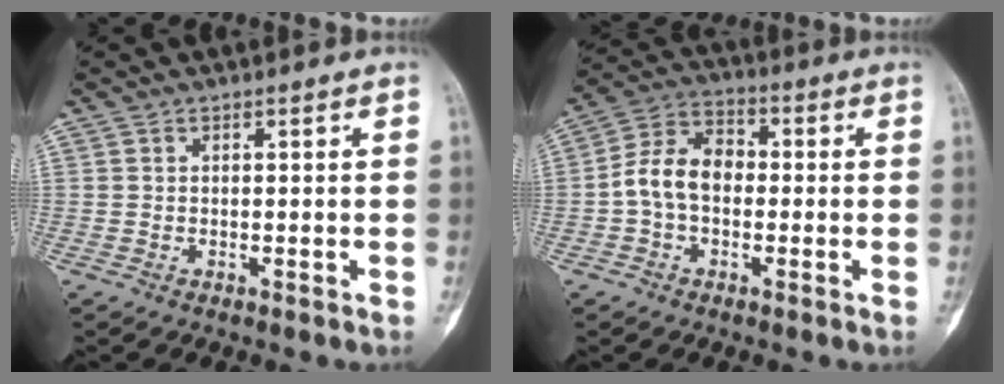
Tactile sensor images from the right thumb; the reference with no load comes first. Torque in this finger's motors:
{"motor_torque": [0.46, 0.51, 0.53, -0.49, 0.23]}